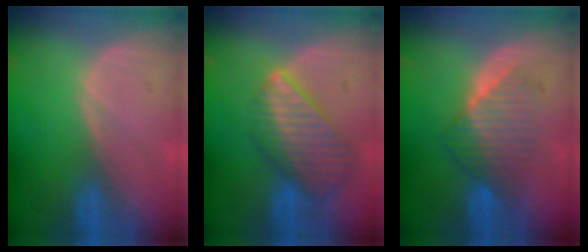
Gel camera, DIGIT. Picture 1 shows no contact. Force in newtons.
{"total": 8.9, "press": 7.8, "slide": 4.3}
{"total": 6.7, "press": 6.4, "slide": 2.1}